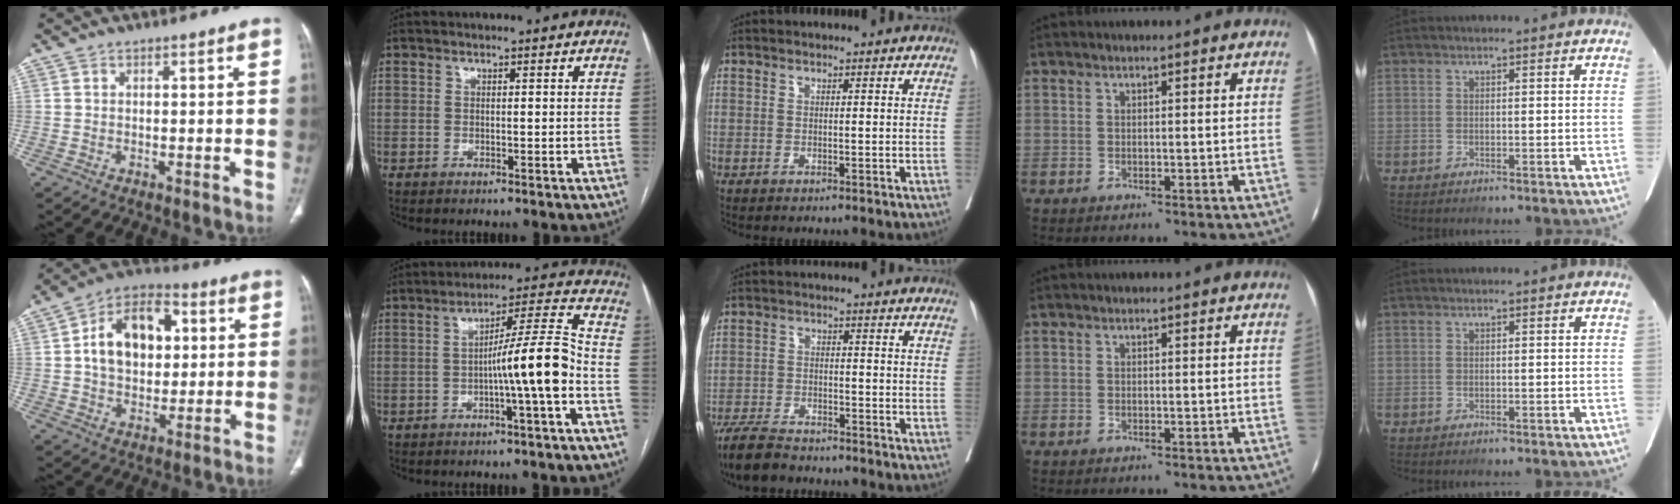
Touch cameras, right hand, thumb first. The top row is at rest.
{"thumb": {"total": 15.3, "force": [2.5, 10.3, 11.1], "torque": [-0.148, 0.014, 0.034]}, "index": {"total": 9.8, "force": [-2.8, -0.8, 9.3], "torque": [-0.146, 0.021, -0.045]}, "middle": {"total": 7.4, "force": [-6.6, 1.4, 3.0], "torque": [-0.055, -0.021, -0.120]}}